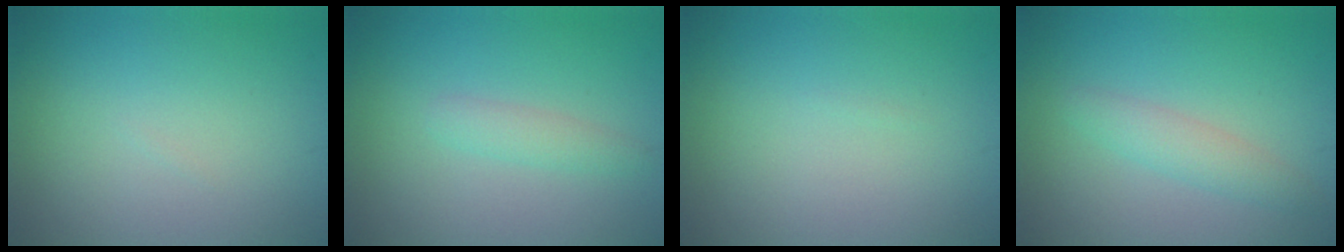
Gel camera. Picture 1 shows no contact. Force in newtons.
{"total": 1.6, "press": 1.6, "slide": 0.1}
{"total": 0.0}
{"total": 2.2, "press": 2.2, "slide": 0.1}